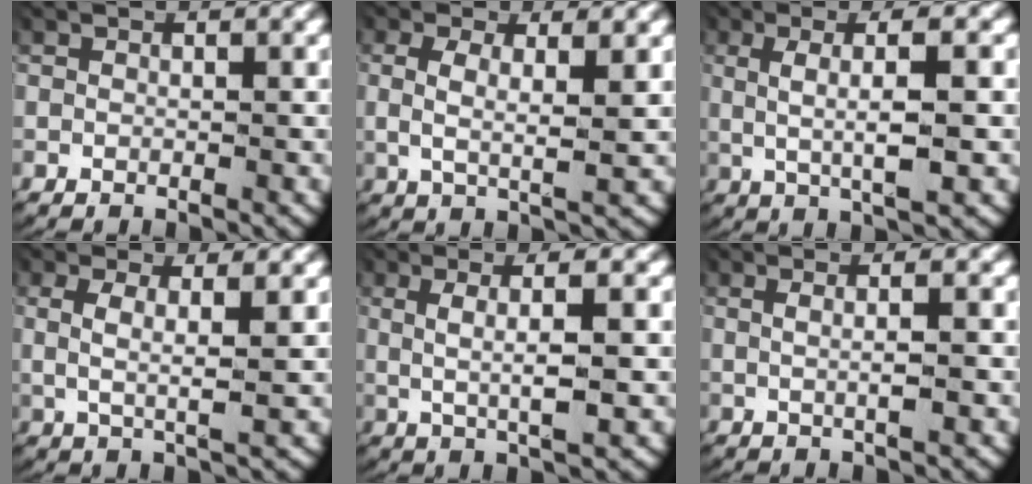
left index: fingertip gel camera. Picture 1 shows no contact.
{"total": 3.8, "force": [1.0, 1.5, 3.4], "torque": [-0.070, -0.008, 0.021]}
{"total": 6.1, "force": [2.1, 1.3, 5.6], "torque": [-0.089, 0.019, 0.036]}
{"total": 3.7, "force": [1.2, 1.3, 3.3], "torque": [-0.070, -0.007, 0.025]}
{"total": 5.5, "force": [1.8, 1.3, 5.1], "torque": [-0.081, 0.015, 0.033]}
{"total": 2.3, "force": [0.2, 0.3, 2.2], "torque": [-0.041, -0.002, 0.010]}